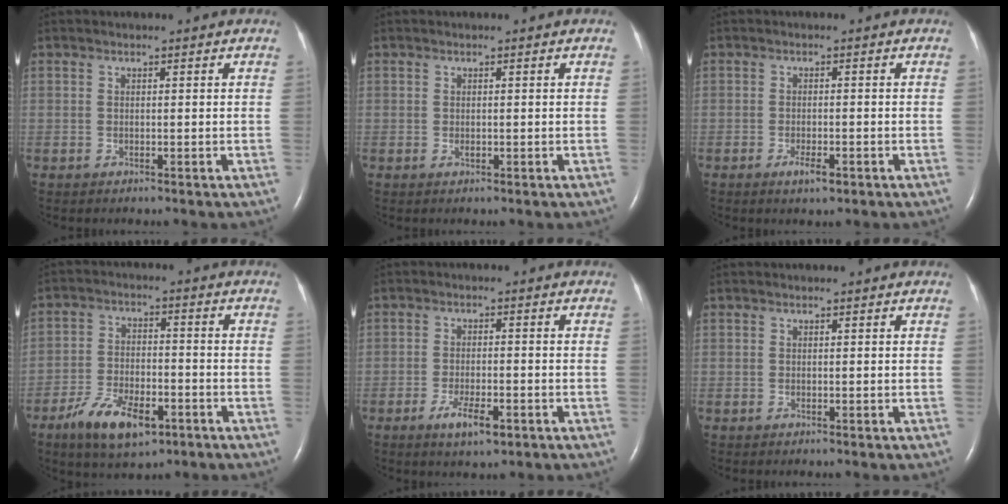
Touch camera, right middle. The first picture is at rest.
{"total": 0.5, "force": [-0.1, 0.3, 0.4], "torque": [-0.009, 0.000, -0.002]}
{"total": 2.4, "force": [-1.4, 0.7, 1.9], "torque": [-0.033, 0.000, -0.021]}
{"total": 10.1, "force": [-5.8, 4.3, 7.0], "torque": [-0.136, -0.005, -0.097]}
{"total": 4.8, "force": [-2.6, 1.3, 3.8], "torque": [-0.073, -0.003, -0.040]}
{"total": 0.0}